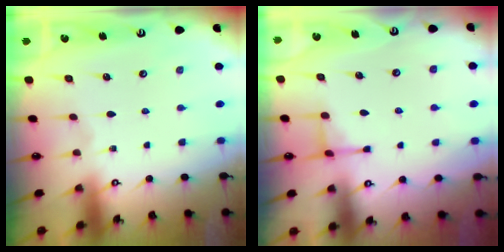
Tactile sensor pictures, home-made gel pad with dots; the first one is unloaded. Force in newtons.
{"total": 3.2, "press": 3.1, "slide": 0.7}